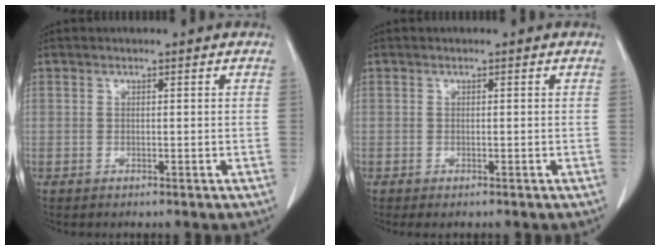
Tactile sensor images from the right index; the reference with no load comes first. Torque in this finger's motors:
{"motor_torque": [0.12, -0.07, 0.00, -0.01]}